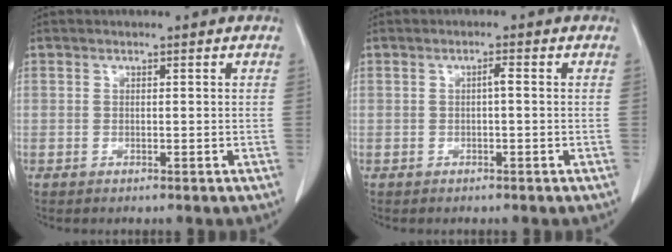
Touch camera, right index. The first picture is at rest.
{"total": 1.2, "force": [-0.1, 0.1, 1.2], "torque": [-0.021, 0.004, -0.001]}